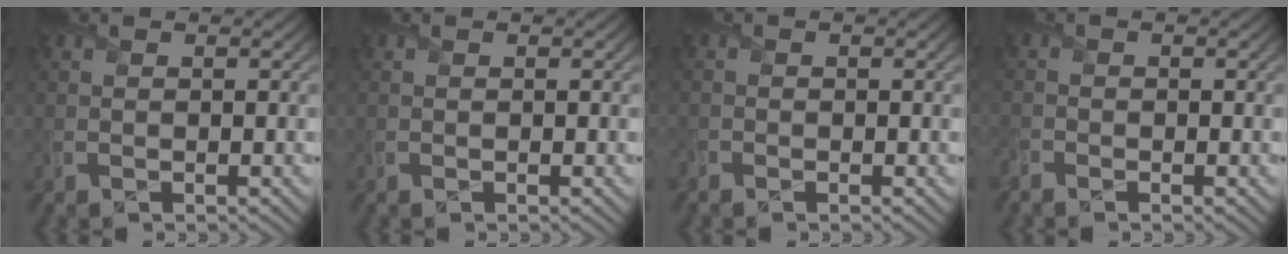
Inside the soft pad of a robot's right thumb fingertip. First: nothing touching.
{"total": 0.0}
{"total": 1.0, "force": [-0.9, 0.3, 0.1], "torque": [-0.006, -0.006, -0.021]}
{"total": 1.4, "force": [-1.3, 0.4, 0.3], "torque": [-0.012, -0.009, -0.034]}